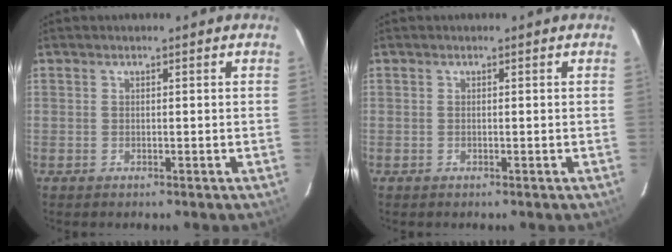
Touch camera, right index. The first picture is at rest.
{"total": 0.0}